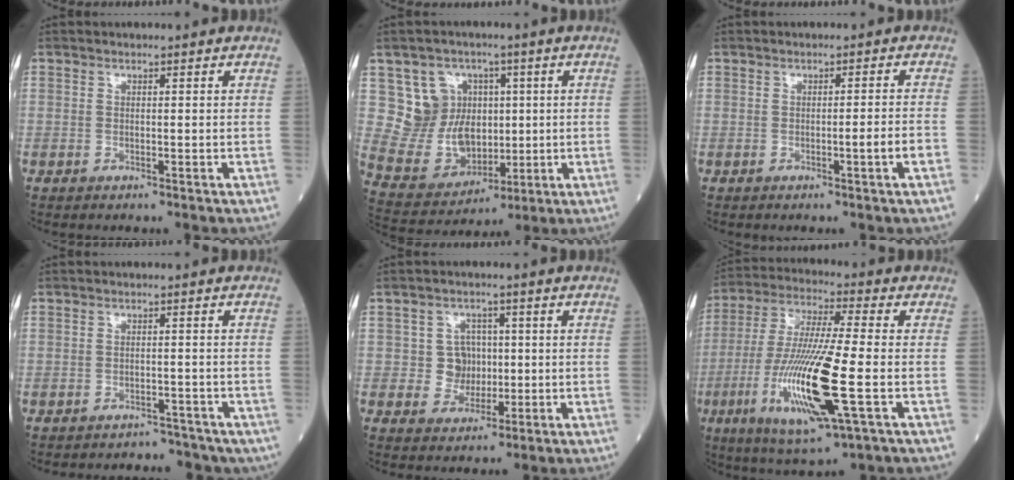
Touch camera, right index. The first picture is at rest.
{"total": 10.5, "force": [2.4, 9.4, 3.9], "torque": [-0.085, 0.032, 0.065]}
{"total": 2.4, "force": [-1.0, -0.7, 2.0], "torque": [-0.031, -0.004, -0.017]}
{"total": 6.0, "force": [-5.3, 2.9, 0.3], "torque": [0.005, 0.011, -0.051]}
{"total": 4.2, "force": [0.1, 4.1, 1.0], "torque": [-0.009, 0.011, 0.005]}
{"total": 18.0, "force": [-4.8, 1.4, 17.3], "torque": [-0.361, -0.025, -0.085]}